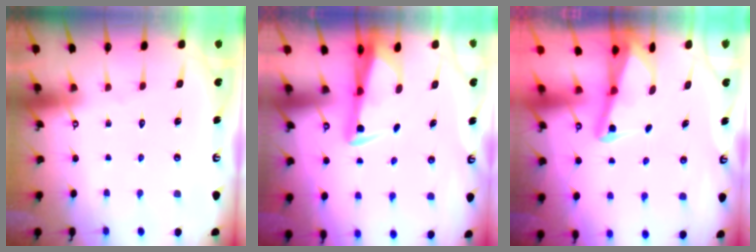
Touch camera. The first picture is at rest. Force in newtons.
{"total": 3.1, "press": 3.0, "slide": 0.7}
{"total": 2.2, "press": 2.2, "slide": 0.3}